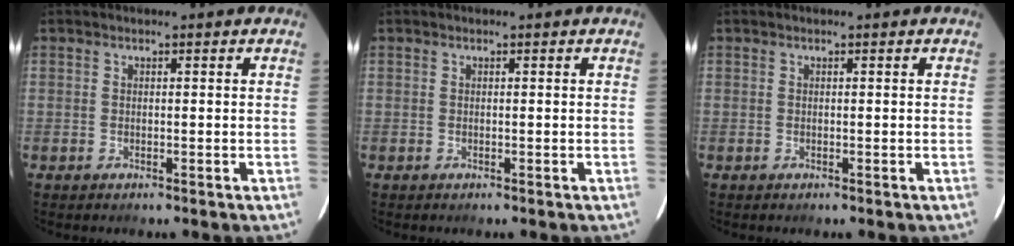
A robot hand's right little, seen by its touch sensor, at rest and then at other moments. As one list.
[{"total": 0.0}, {"total": 0.0}]